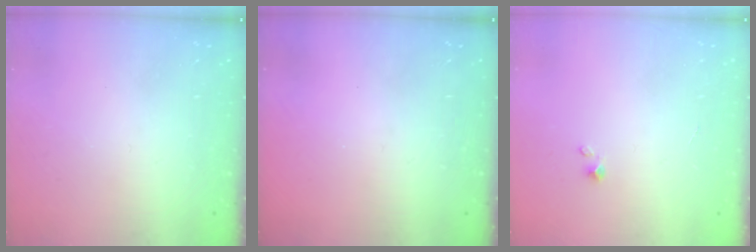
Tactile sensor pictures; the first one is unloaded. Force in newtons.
{"total": 0.0}
{"total": 0.7, "press": 0.7, "slide": 0.1}